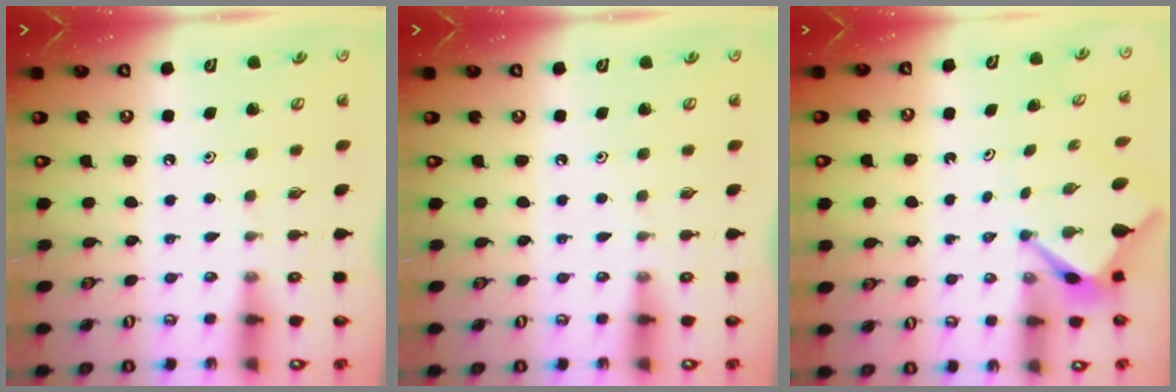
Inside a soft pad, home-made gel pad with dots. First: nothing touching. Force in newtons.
{"total": 0.0}
{"total": 3.1, "press": 3.1, "slide": 0.2}